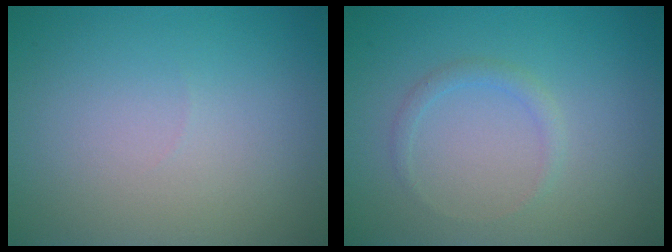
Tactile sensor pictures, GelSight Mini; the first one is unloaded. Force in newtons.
{"total": 1.1, "press": 1.1, "slide": 0.1}